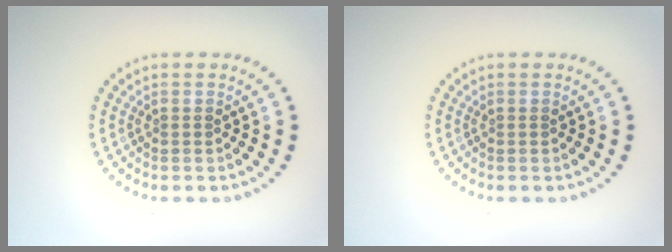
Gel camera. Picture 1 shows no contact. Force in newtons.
{"total": 0.0}